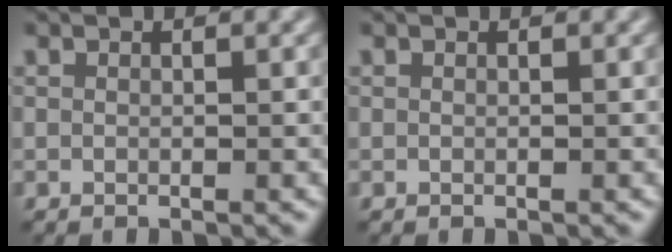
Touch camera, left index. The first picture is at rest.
{"total": 0.0}